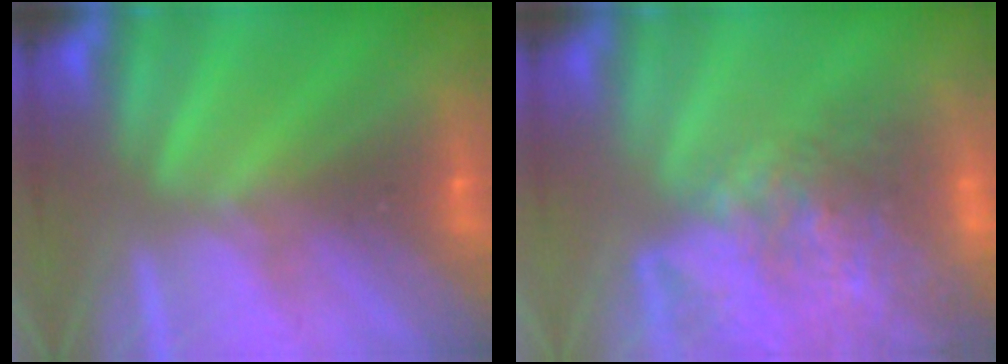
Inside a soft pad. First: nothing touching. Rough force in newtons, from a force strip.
{"total": 7.6}